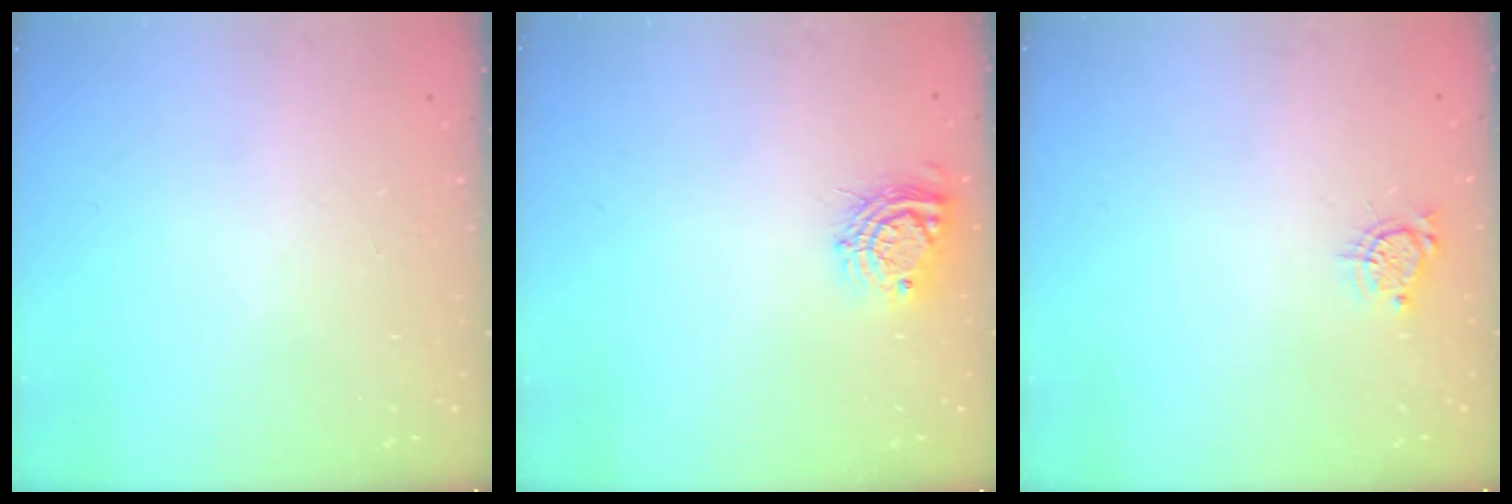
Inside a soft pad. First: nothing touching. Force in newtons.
{"total": 8.9, "press": 8.9, "slide": 0.3}
{"total": 4.4, "press": 4.4, "slide": 0.5}